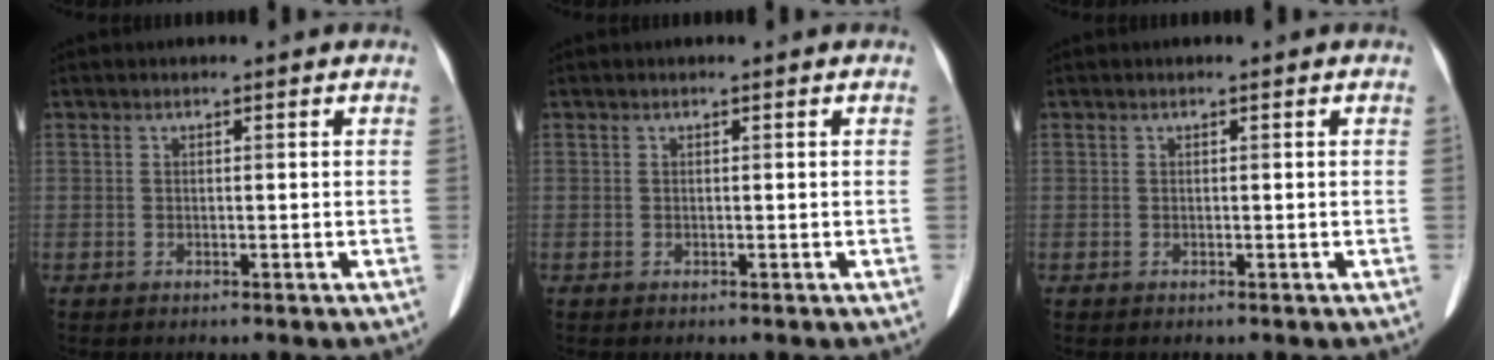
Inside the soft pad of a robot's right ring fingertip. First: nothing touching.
{"total": 0.0}
{"total": 0.0}